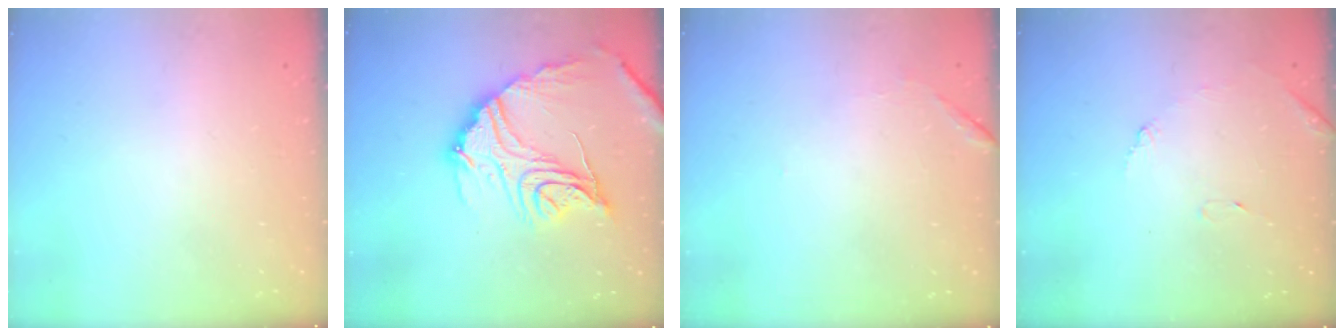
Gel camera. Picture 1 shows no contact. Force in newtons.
{"total": 20.1, "press": 20.0, "slide": 1.3}
{"total": 6.7, "press": 6.7, "slide": 0.3}
{"total": 7.4, "press": 7.4, "slide": 0.4}